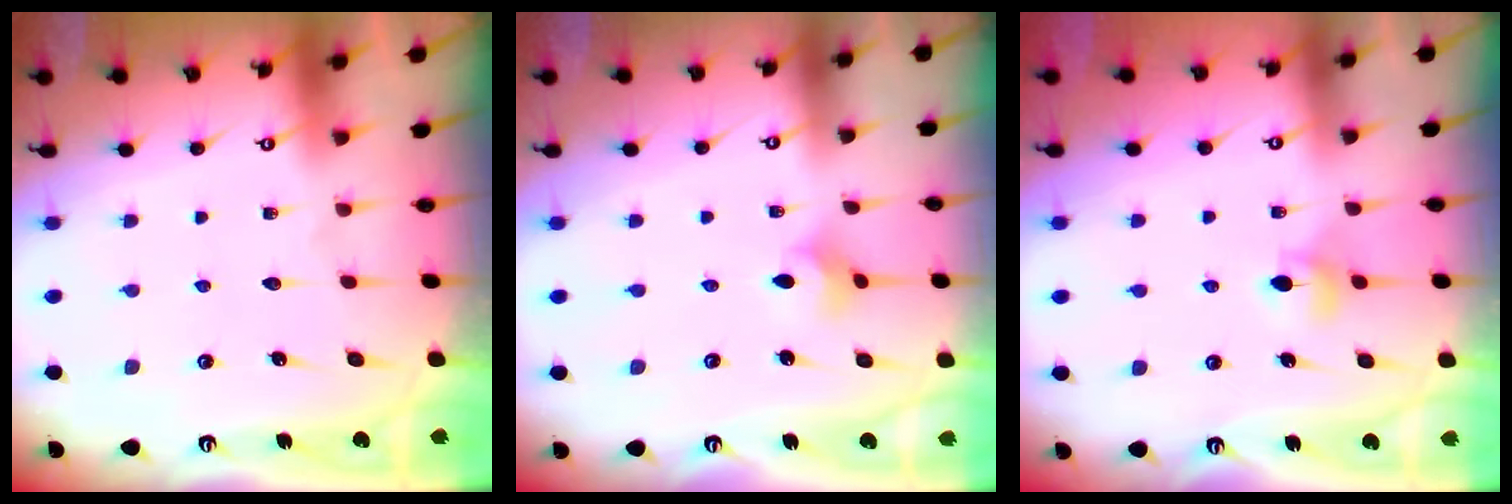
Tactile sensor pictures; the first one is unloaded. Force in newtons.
{"total": 3.6, "press": 3.5, "slide": 0.7}
{"total": 4.6, "press": 4.5, "slide": 0.9}